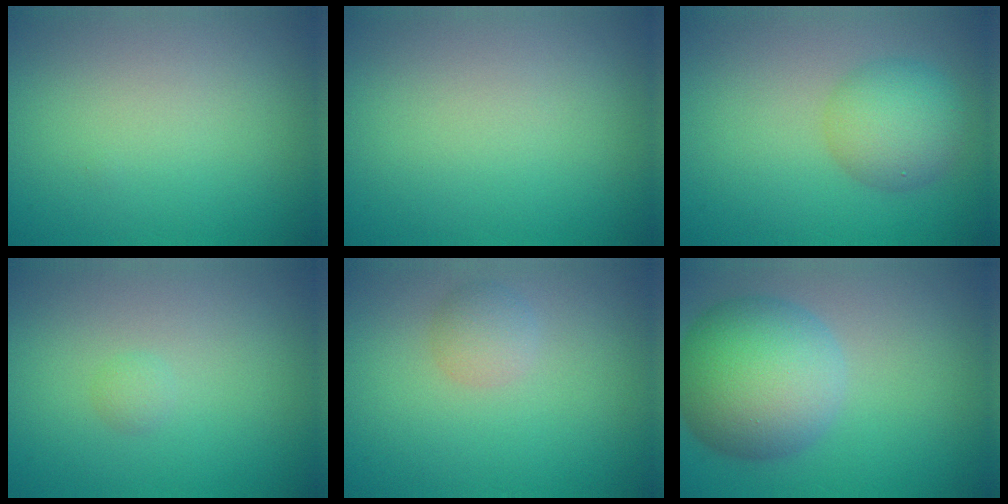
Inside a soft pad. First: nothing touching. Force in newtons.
{"total": 0.0}
{"total": 4.0, "press": 4.0, "slide": 0.1}
{"total": 0.7, "press": 0.7, "slide": 0.0}
{"total": 1.7, "press": 1.7, "slide": 0.2}
{"total": 8.8, "press": 8.8, "slide": 0.3}